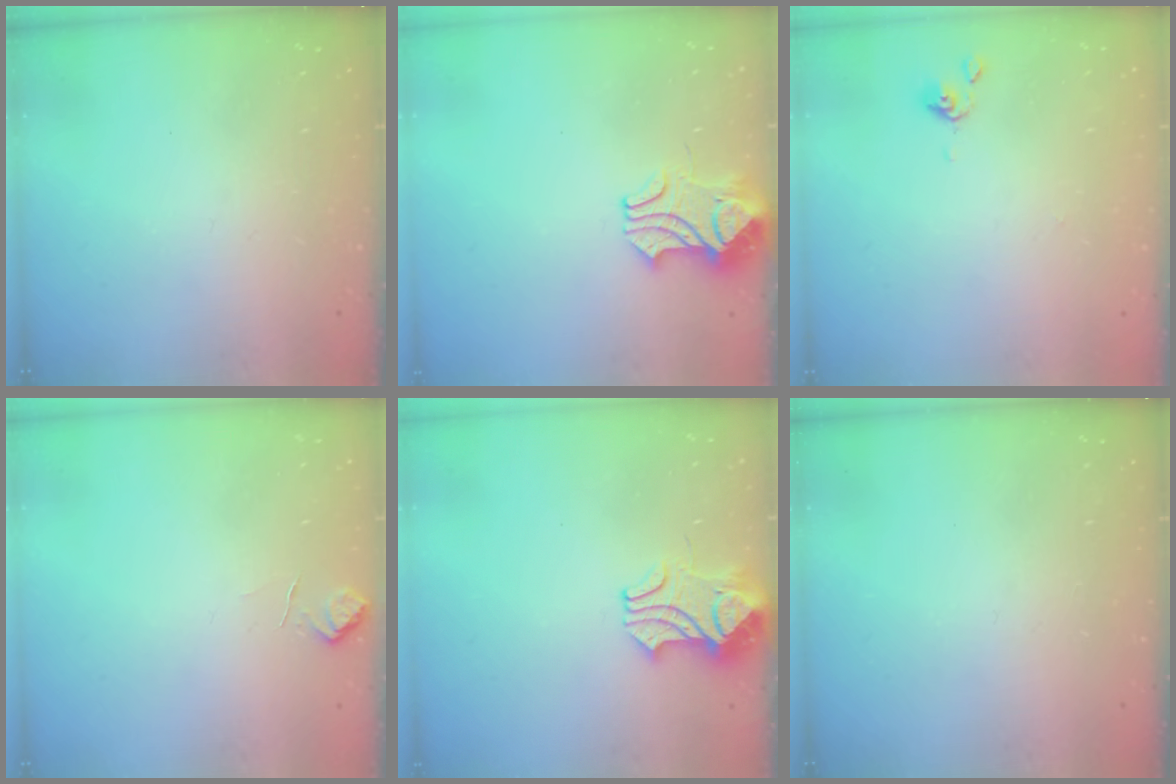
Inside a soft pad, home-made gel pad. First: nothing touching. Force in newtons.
{"total": 2.4, "press": 2.2, "slide": 1.0}
{"total": 0.0}
{"total": 1.6, "press": 1.2, "slide": 0.9}
{"total": 2.4, "press": 2.2, "slide": 1.0}
{"total": 0.0}